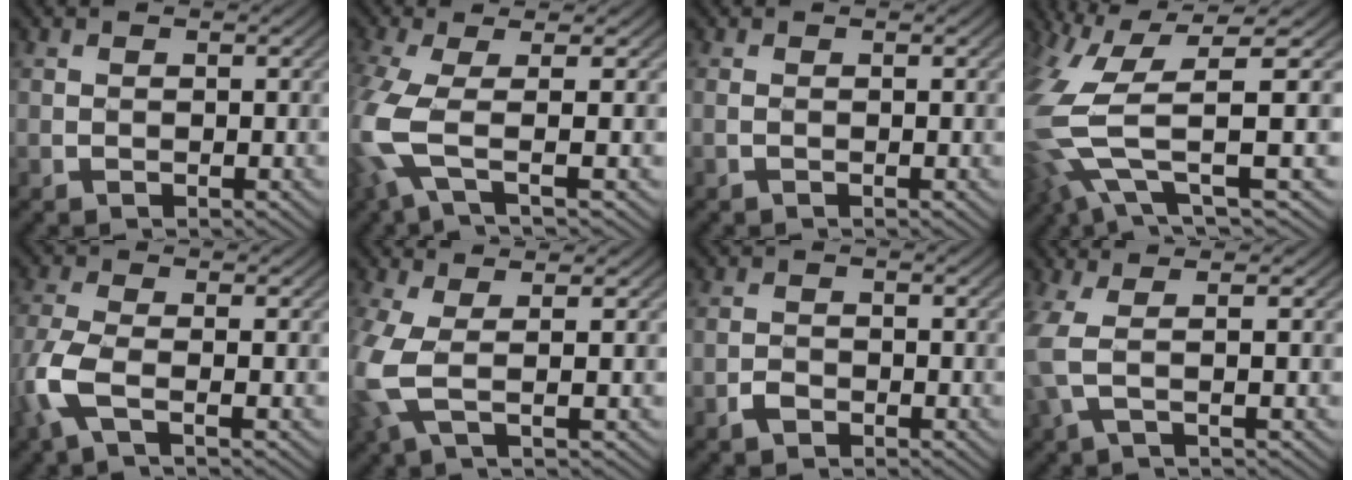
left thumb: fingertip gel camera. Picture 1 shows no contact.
{"total": 7.4, "force": [-2.6, 1.9, 6.6], "torque": [-0.188, 0.000, -0.061]}
{"total": 0.0}
{"total": 12.6, "force": [-2.8, 3.8, 11.7], "torque": [-0.287, -0.017, -0.032]}
{"total": 5.4, "force": [-2.8, 2.0, 4.2], "torque": [-0.122, 0.009, -0.064]}
{"total": 6.9, "force": [-0.8, 3.2, 6.1], "torque": [-0.180, -0.001, -0.023]}
{"total": 1.9, "force": [-1.8, 0.5, 0.0], "torque": [-0.004, 0.001, -0.040]}
{"total": 4.1, "force": [-0.6, 1.3, 3.9], "torque": [-0.113, 0.005, -0.020]}